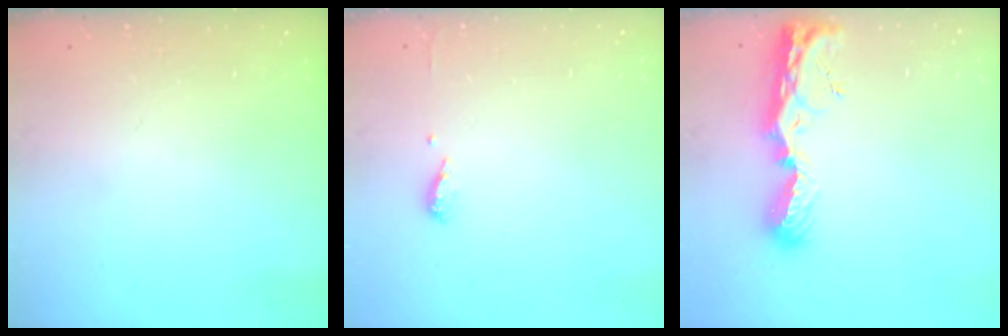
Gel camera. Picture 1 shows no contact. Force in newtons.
{"total": 6.1, "press": 6.0, "slide": 1.3}
{"total": 10.3, "press": 10.2, "slide": 1.2}